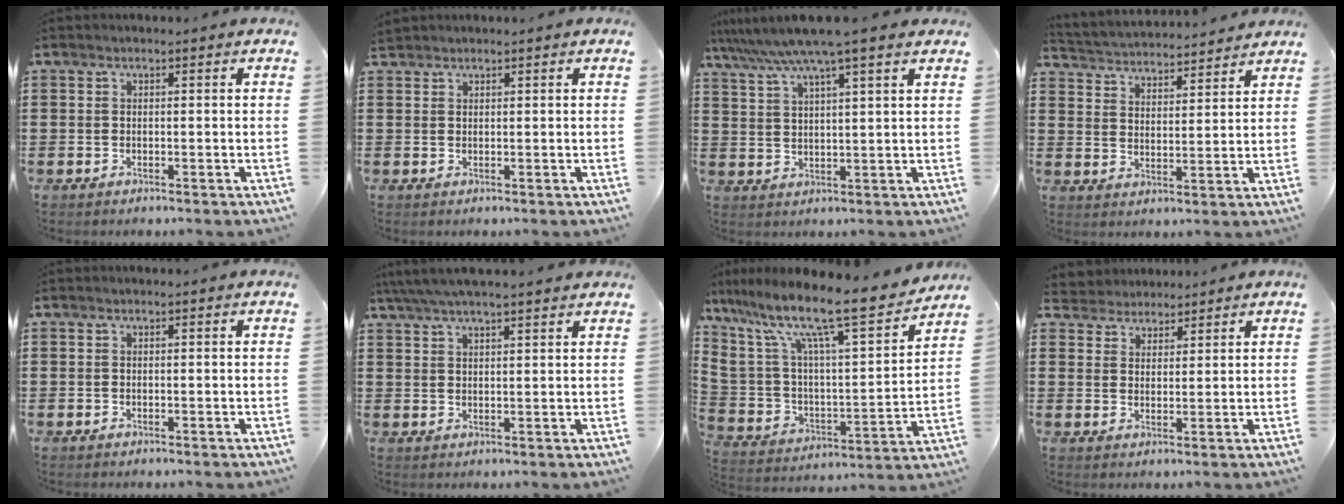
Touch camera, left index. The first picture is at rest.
{"total": 0.9, "force": [0.9, 0.2, 0.1], "torque": [-0.005, 0.001, 0.017]}
{"total": 7.0, "force": [5.6, -0.3, 4.3], "torque": [-0.100, -0.023, 0.094]}
{"total": 3.5, "force": [3.4, 0.1, -0.5], "torque": [-0.011, -0.024, 0.057]}
{"total": 0.0}
{"total": 4.2, "force": [3.8, 0.2, 2.0], "torque": [-0.049, -0.007, 0.068]}
{"total": 13.8, "force": [10.8, 2.0, 8.3], "torque": [-0.190, -0.071, 0.179]}
{"total": 3.2, "force": [2.9, 1.3, -0.7], "torque": [-0.003, -0.003, 0.053]}